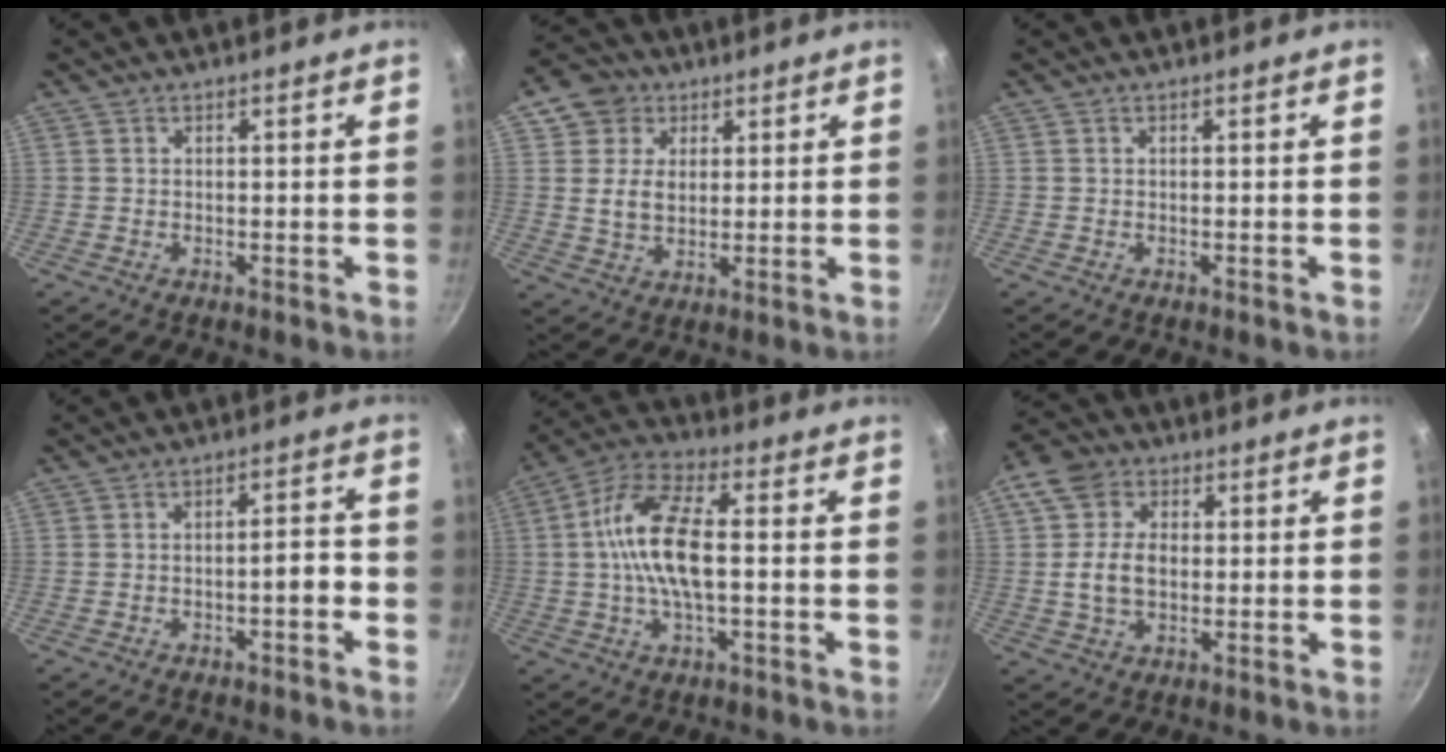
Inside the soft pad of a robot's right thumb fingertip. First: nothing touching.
{"total": 8.2, "force": [2.9, 6.8, 3.5], "torque": [-0.025, -0.007, 0.044]}
{"total": 0.0}
{"total": 3.6, "force": [-1.7, 1.2, 2.9], "torque": [-0.037, 0.027, -0.020]}
{"total": 13.2, "force": [0.0, 5.4, 12.1], "torque": [-0.228, 0.027, -0.015]}
{"total": 9.5, "force": [0.7, 7.0, 6.4], "torque": [-0.102, 0.009, 0.001]}